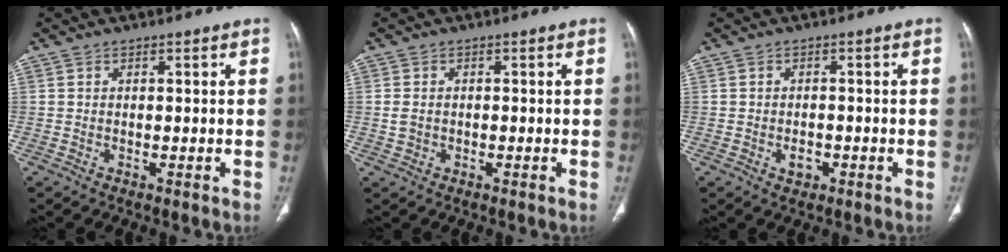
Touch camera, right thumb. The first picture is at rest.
{"total": 1.9, "force": [-0.2, 1.6, 1.1], "torque": [-0.026, 0.005, -0.001]}
{"total": 2.2, "force": [-0.9, 1.6, 1.3], "torque": [-0.016, 0.006, -0.009]}